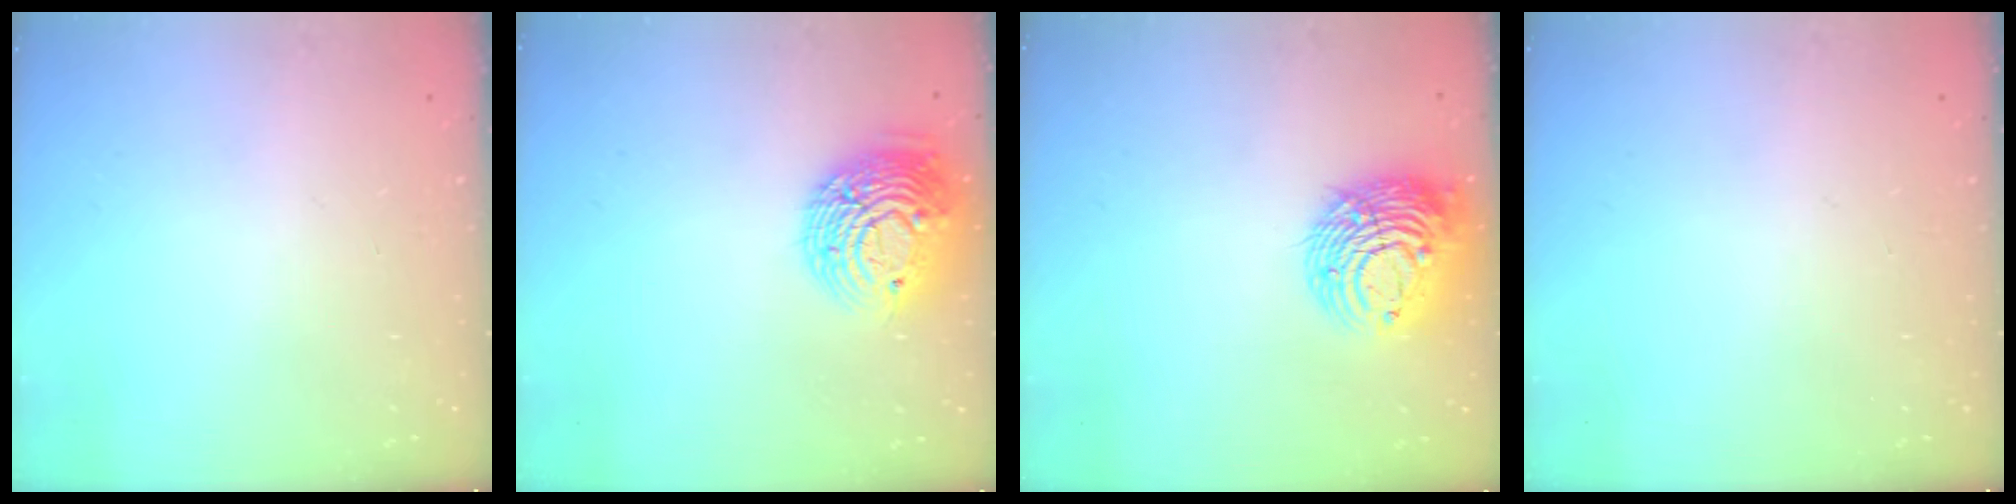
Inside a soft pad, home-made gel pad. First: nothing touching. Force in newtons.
{"total": 13.9, "press": 13.8, "slide": 1.0}
{"total": 13.4, "press": 13.3, "slide": 1.7}
{"total": 0.0}